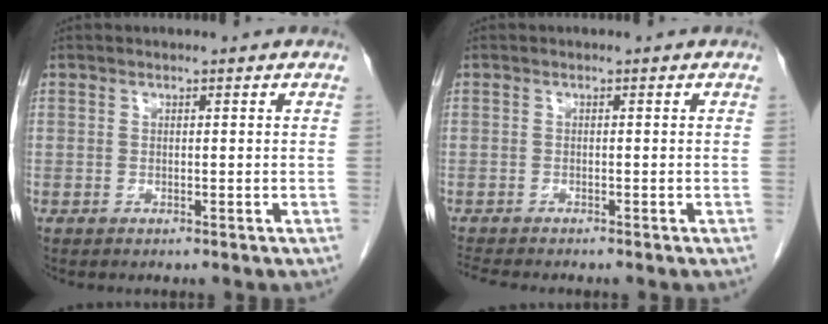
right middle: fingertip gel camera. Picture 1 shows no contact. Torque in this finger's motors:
{"motor_torque": [0.04, -0.04, -0.01, 0.00]}